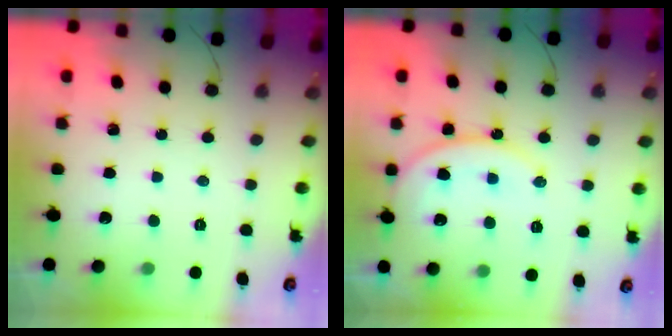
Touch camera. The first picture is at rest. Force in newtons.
{"total": 15.0, "press": 14.9, "slide": 1.7}